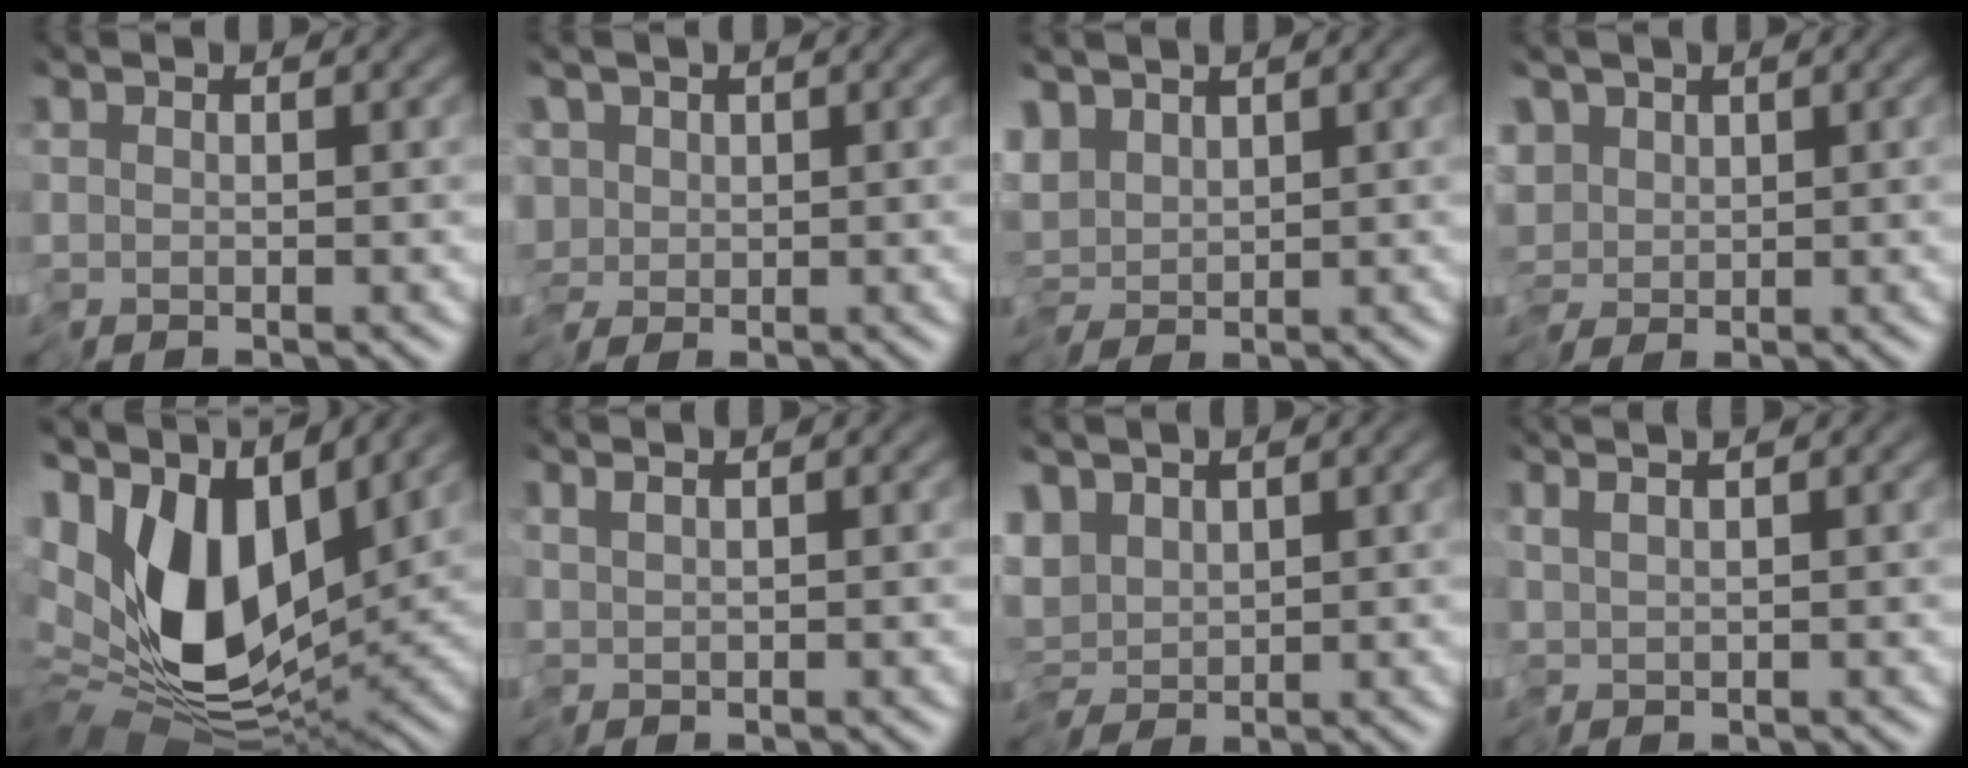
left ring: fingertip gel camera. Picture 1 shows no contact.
{"total": 2.7, "force": [-0.7, 1.9, 1.9], "torque": [-0.036, 0.011, -0.019]}
{"total": 2.9, "force": [0.4, 1.7, 2.2], "torque": [-0.040, 0.003, 0.003]}
{"total": 2.7, "force": [-0.3, 1.7, 2.0], "torque": [-0.030, 0.009, -0.016]}
{"total": 13.8, "force": [1.6, 7.9, 11.2], "torque": [-0.214, -0.020, 0.032]}
{"total": 0.9, "force": [0.4, -0.2, 0.8], "torque": [-0.012, 0.006, 0.009]}
{"total": 3.6, "force": [0.2, 2.4, 2.7], "torque": [-0.041, 0.001, -0.001]}
{"total": 1.6, "force": [1.0, -0.4, 1.2], "torque": [-0.022, 0.008, 0.022]}